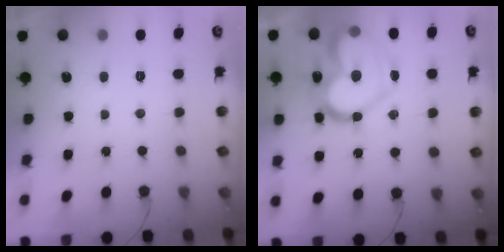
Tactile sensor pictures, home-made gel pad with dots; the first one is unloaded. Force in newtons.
{"total": 21.2, "press": 21.1, "slide": 1.5}